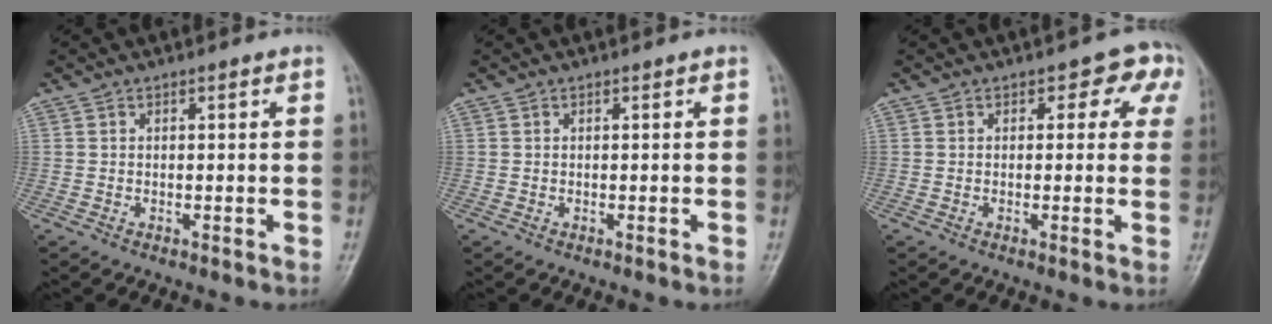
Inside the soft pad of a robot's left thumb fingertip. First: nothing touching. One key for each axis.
{"total": 0.0}
{"total": 5.1, "fx": 2.0, "fy": 3.5, "fz": 3.1, "tx": 0.014, "ty": 0.001, "tz": 0.008}